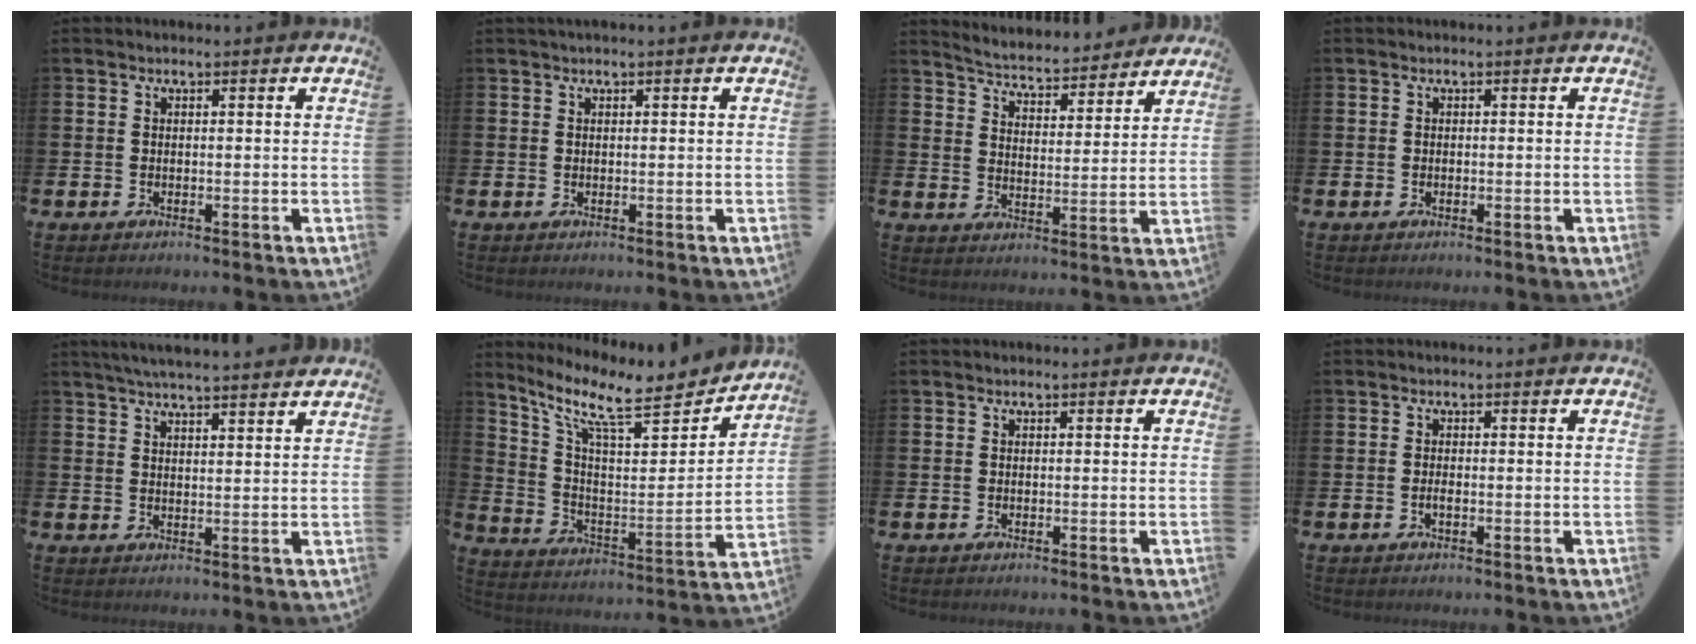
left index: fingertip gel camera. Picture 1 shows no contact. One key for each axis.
{"total": 0.5, "fx": 0.4, "fy": 0.0, "fz": 0.4, "tx": -0.001, "ty": -0.002, "tz": 0.005}
{"total": 5.3, "fx": 5.3, "fy": 0.7, "fz": 0.4, "tx": -0.036, "ty": -0.042, "tz": 0.089}
{"total": 0.0}
{"total": 4.6, "fx": 4.5, "fy": -0.2, "fz": 1.1, "tx": -0.026, "ty": -0.018, "tz": 0.080}
{"total": 11.1, "fx": 9.0, "fy": 3.0, "fz": 5.8, "tx": -0.139, "ty": -0.061, "tz": 0.147}
{"total": 0.0}
{"total": 0.7, "fx": -0.3, "fy": 0.2, "fz": 0.6, "tx": -0.016, "ty": -0.001, "tz": -0.003}